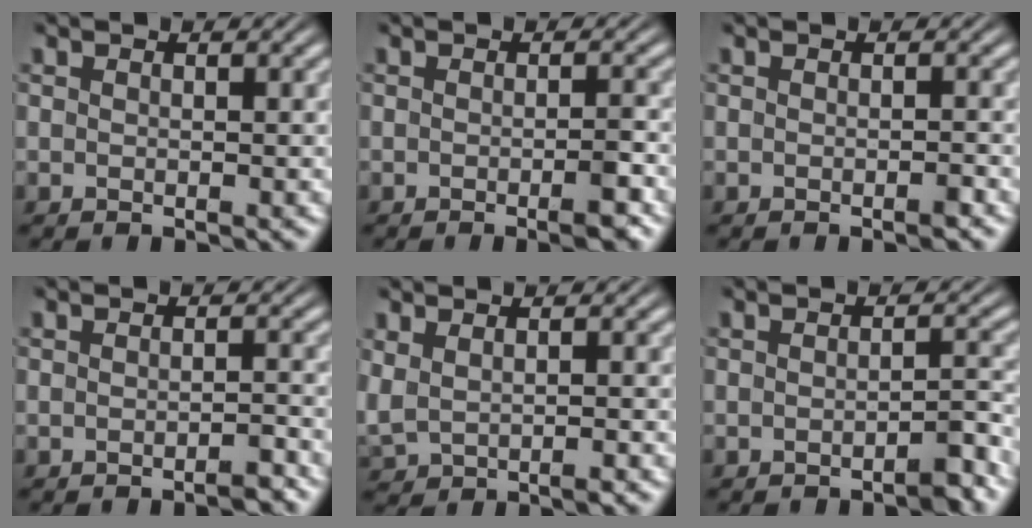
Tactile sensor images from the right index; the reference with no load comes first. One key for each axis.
{"total": 1.8, "fx": -1.1, "fy": 0.1, "fz": 1.4, "tx": -0.020, "ty": 0.002, "tz": -0.024}
{"total": 0.6, "fx": -0.6, "fy": -0.1, "fz": 0.3, "tx": -0.005, "ty": 0.004, "tz": -0.013}
{"total": 1.5, "fx": -1.5, "fy": 0.0, "fz": 0.5, "tx": -0.007, "ty": 0.001, "tz": -0.028}
{"total": 2.3, "fx": 0.5, "fy": 1.8, "fz": 1.5, "tx": -0.043, "ty": -0.003, "tz": 0.018}
{"total": 1.9, "fx": -1.6, "fy": 0.1, "fz": 1.0, "tx": -0.015, "ty": 0.000, "tz": -0.028}